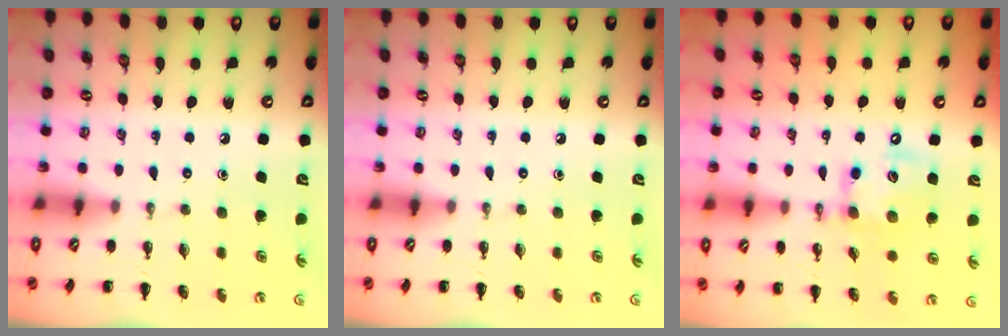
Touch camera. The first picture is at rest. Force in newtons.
{"total": 0.0}
{"total": 13.2, "press": 13.1, "slide": 2.1}